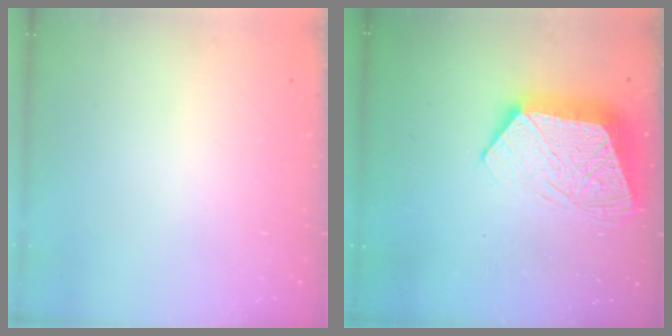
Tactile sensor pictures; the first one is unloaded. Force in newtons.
{"total": 13.7, "press": 13.7, "slide": 1.1}